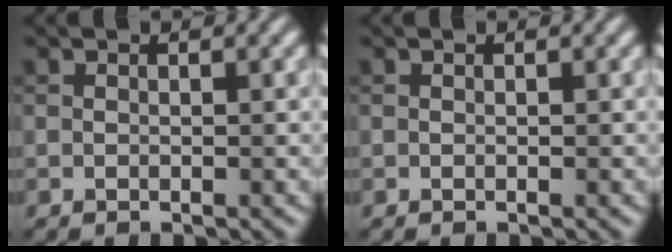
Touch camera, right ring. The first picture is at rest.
{"total": 0.0}